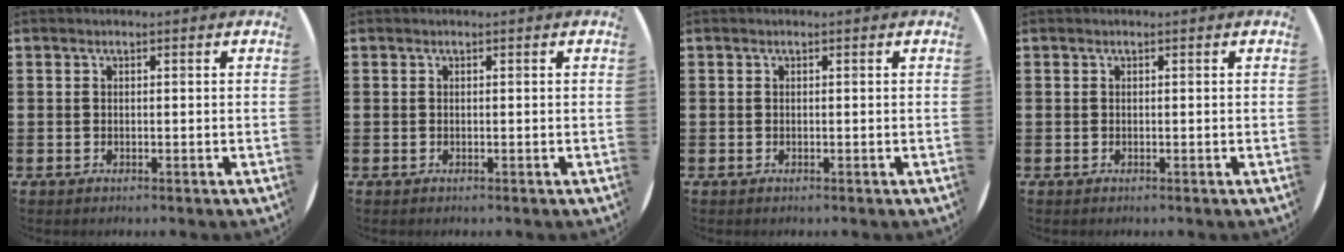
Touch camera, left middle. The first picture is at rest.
{"total": 0.0}
{"total": 0.0}
{"total": 0.0}